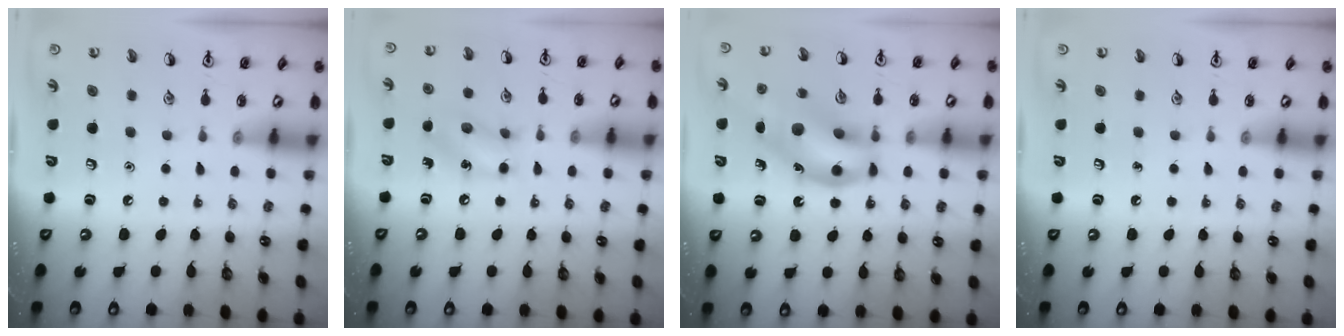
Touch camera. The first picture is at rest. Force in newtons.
{"total": 9.6, "press": 9.5, "slide": 1.2}
{"total": 16.0, "press": 15.8, "slide": 2.5}
{"total": 0.0}